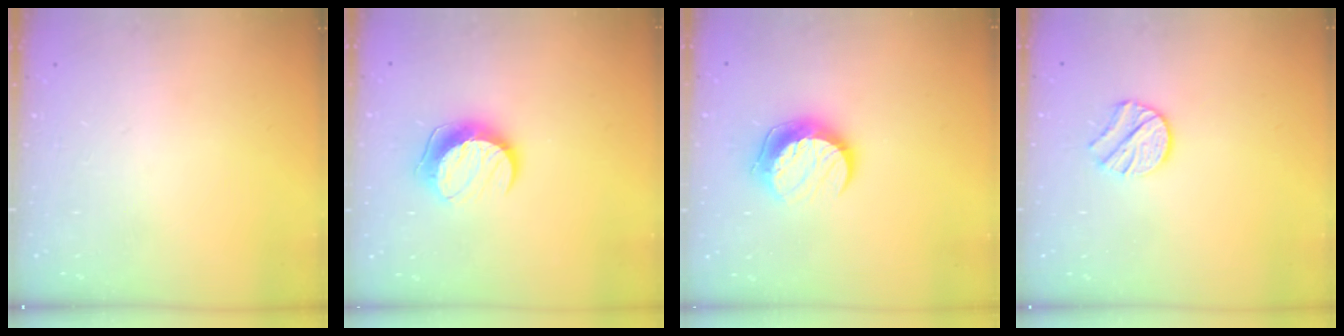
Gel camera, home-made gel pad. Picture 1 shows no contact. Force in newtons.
{"total": 9.8, "press": 9.8, "slide": 0.5}
{"total": 10.4, "press": 10.3, "slide": 1.1}
{"total": 8.5, "press": 8.4, "slide": 0.6}